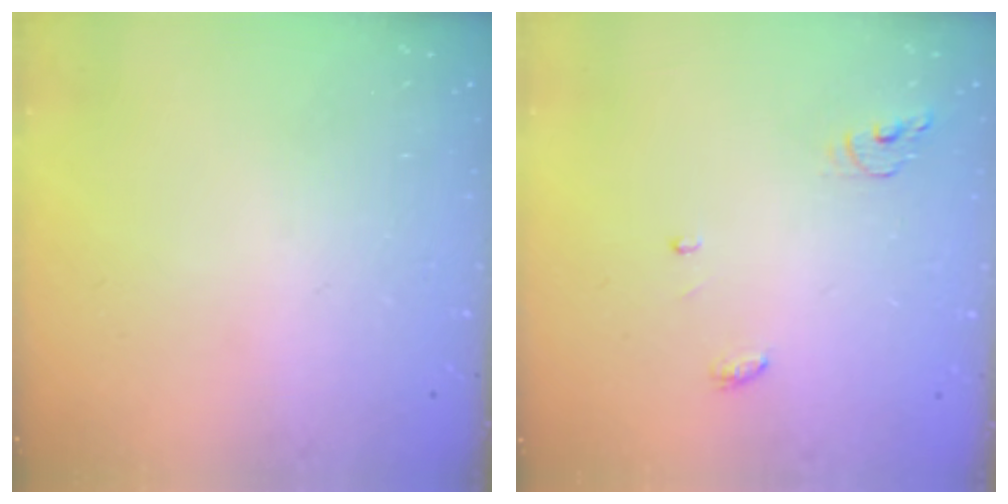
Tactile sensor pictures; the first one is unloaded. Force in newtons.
{"total": 4.5, "press": 4.5, "slide": 0.3}